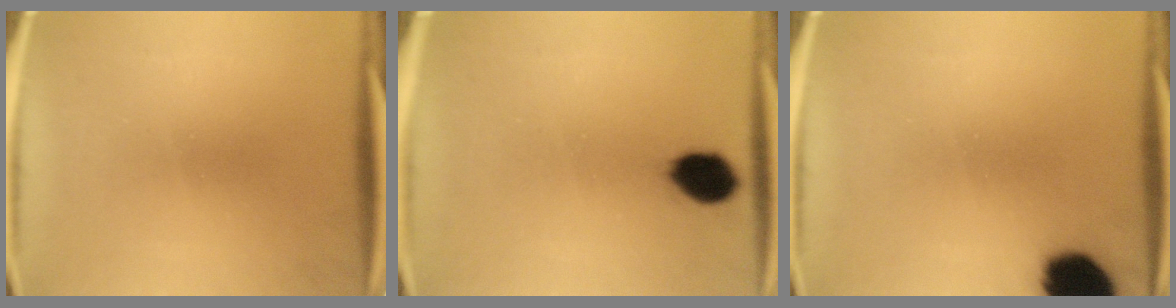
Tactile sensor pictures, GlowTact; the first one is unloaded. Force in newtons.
{"total": 7.5}
{"total": 13.4}